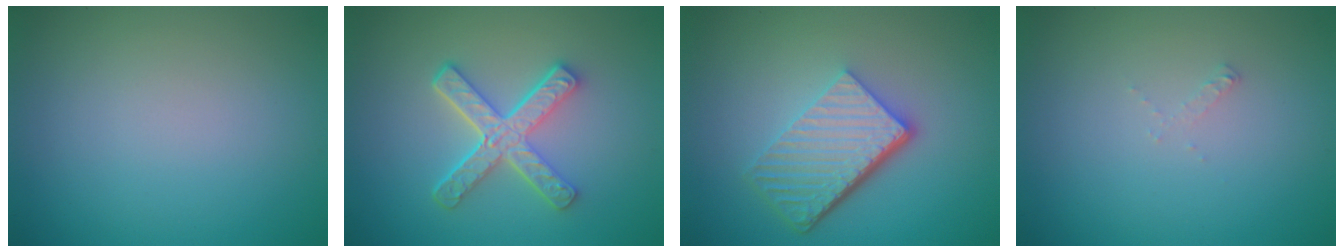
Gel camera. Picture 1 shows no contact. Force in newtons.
{"total": 4.8, "press": 3.6, "slide": 3.2}
{"total": 6.0, "press": 4.1, "slide": 4.4}
{"total": 0.5, "press": 0.5, "slide": 0.1}